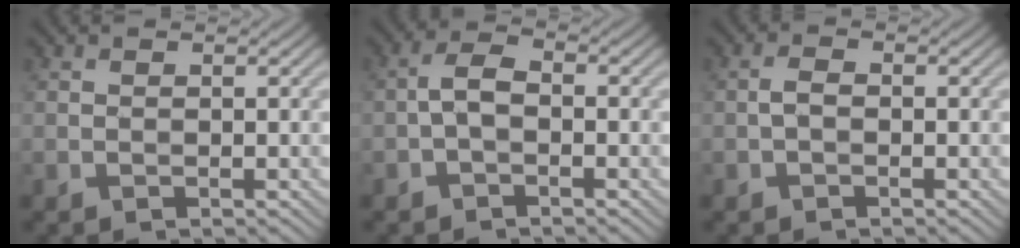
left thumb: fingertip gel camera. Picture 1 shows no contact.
{"total": 3.0, "force": [-0.9, 1.6, 2.3], "torque": [-0.046, 0.010, -0.024]}
{"total": 1.4, "force": [-0.5, 0.8, 1.1], "torque": [-0.023, 0.005, -0.012]}